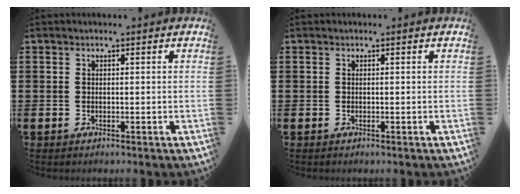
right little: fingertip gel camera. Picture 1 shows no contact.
{"total": 0.0}